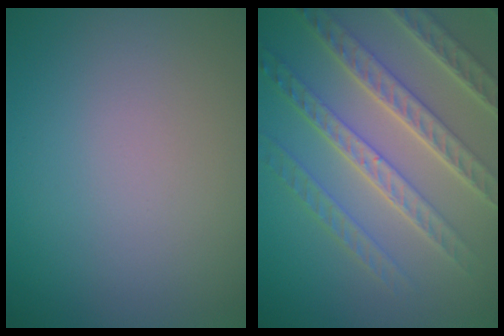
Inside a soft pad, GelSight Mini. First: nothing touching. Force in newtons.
{"total": 7.7, "press": 5.6, "slide": 5.2}